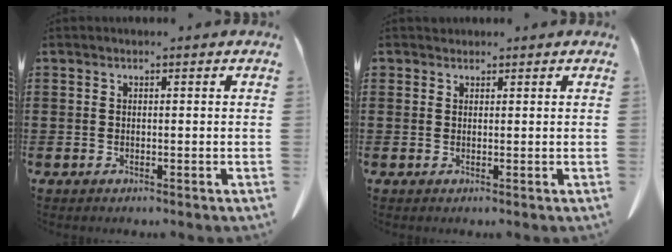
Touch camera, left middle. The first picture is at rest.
{"total": 1.1, "force": [0.9, 0.6, -0.1], "torque": [-0.001, 0.004, 0.019]}